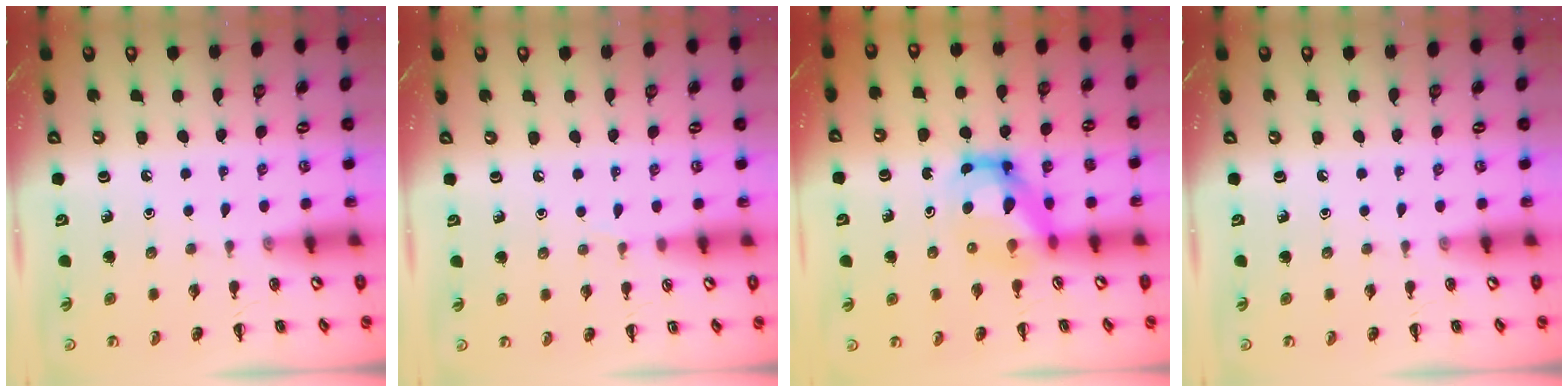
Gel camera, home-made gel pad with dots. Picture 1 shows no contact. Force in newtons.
{"total": 2.9, "press": 2.7, "slide": 1.1}
{"total": 6.4, "press": 6.3, "slide": 1.4}
{"total": 0.0}